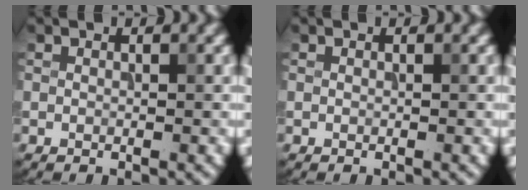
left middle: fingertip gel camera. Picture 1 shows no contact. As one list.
[{"total": 0.0}]